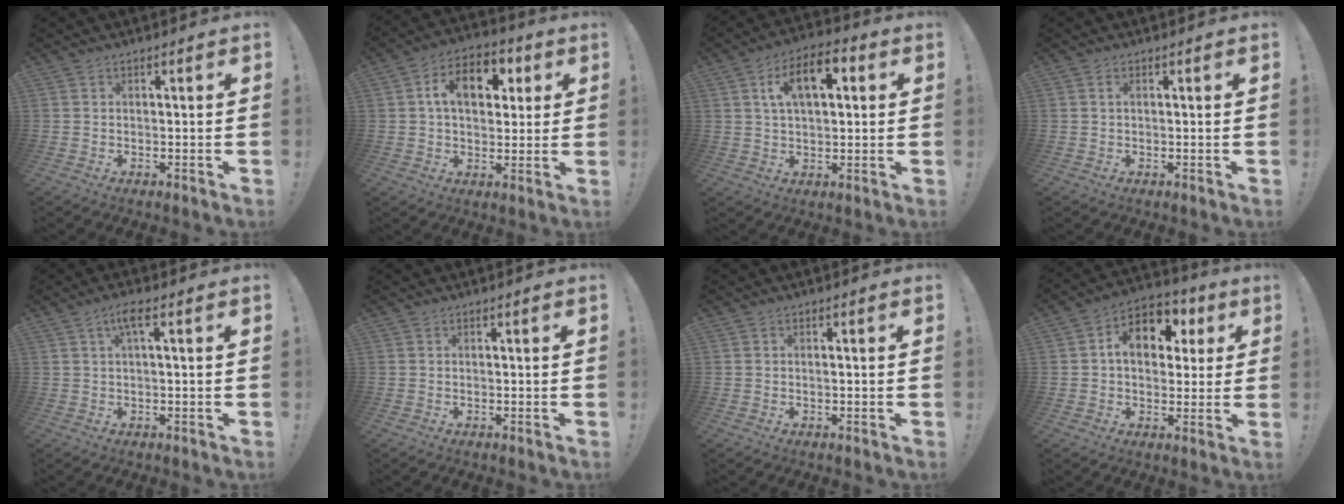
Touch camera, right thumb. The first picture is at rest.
{"total": 12.2, "force": [3.1, 8.2, 8.6], "torque": [-0.123, 0.010, 0.053]}
{"total": 11.2, "force": [3.4, 5.7, 9.0], "torque": [-0.133, 0.005, 0.055]}
{"total": 0.9, "force": [0.2, 0.4, 0.7], "torque": [-0.014, 0.003, 0.003]}
{"total": 3.8, "force": [1.1, 0.4, 3.6], "torque": [-0.073, 0.006, 0.014]}
{"total": 0.0}
{"total": 0.6, "force": [-0.2, -0.1, 0.5], "torque": [-0.007, -0.002, -0.005]}
{"total": 11.9, "force": [3.0, 8.8, 7.4], "torque": [-0.098, -0.004, 0.054]}